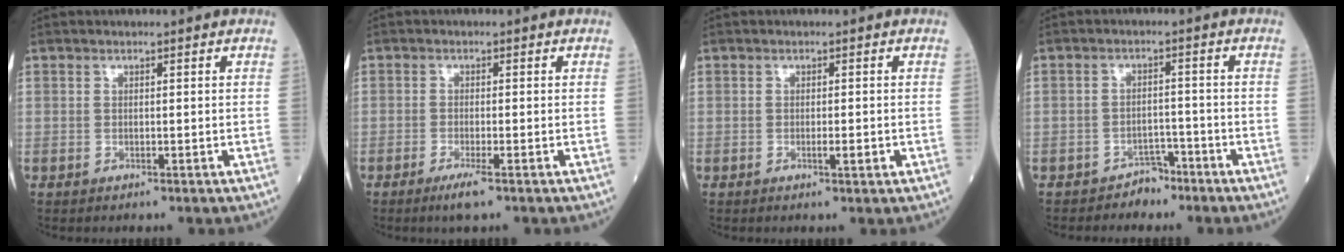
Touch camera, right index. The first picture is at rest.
{"total": 2.8, "force": [-1.7, 0.0, 2.2], "torque": [-0.045, -0.007, -0.032]}
{"total": 1.8, "force": [-0.5, 0.1, 1.7], "torque": [-0.029, -0.003, -0.006]}
{"total": 2.9, "force": [-2.4, 1.7, 0.3], "torque": [-0.004, 0.008, -0.037]}